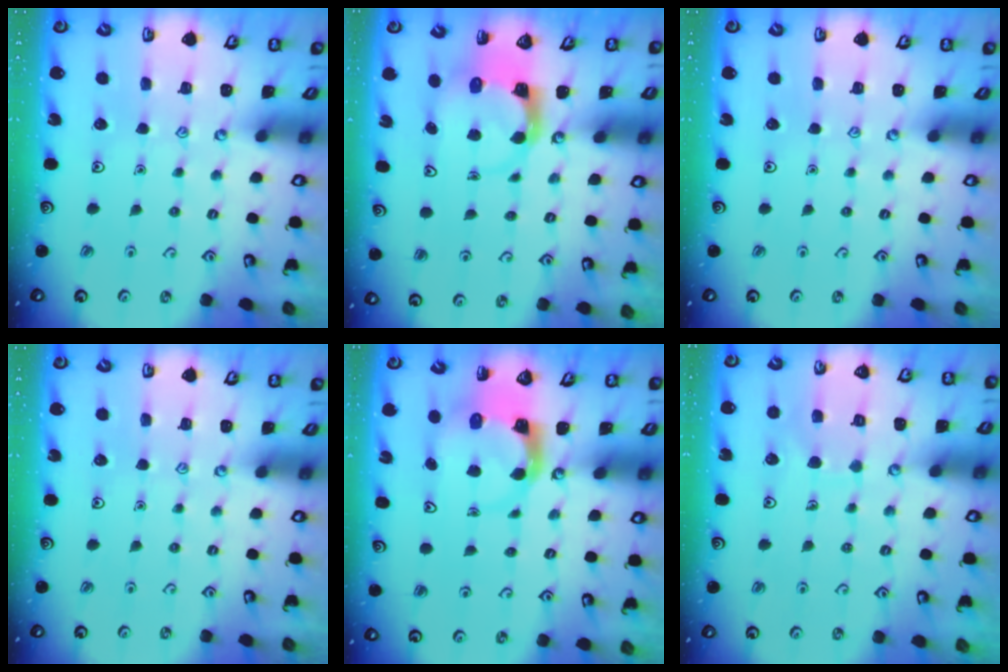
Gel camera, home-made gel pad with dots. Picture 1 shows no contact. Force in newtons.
{"total": 3.7, "press": 3.6, "slide": 0.5}
{"total": 0.0}
{"total": 0.0}
{"total": 4.0, "press": 3.9, "slide": 0.6}
{"total": 6.6, "press": 6.6, "slide": 0.5}